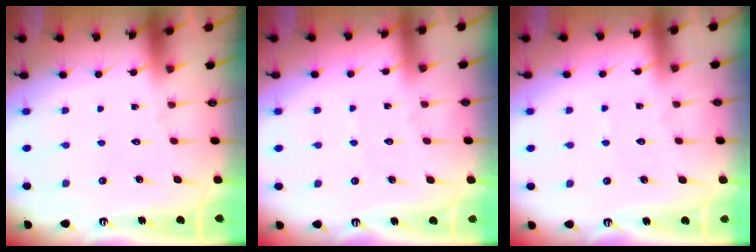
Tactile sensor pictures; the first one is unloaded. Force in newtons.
{"total": 2.9, "press": 2.9, "slide": 0.4}
{"total": 2.9, "press": 2.9, "slide": 0.4}